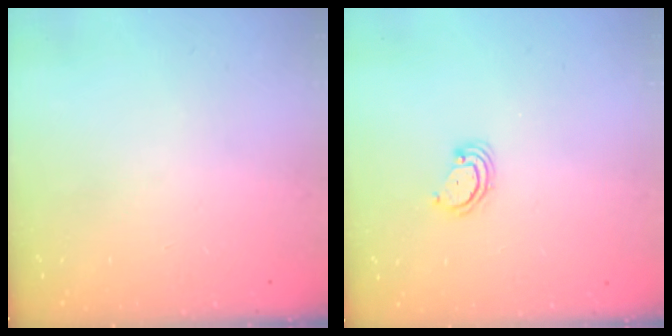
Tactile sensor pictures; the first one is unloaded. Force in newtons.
{"total": 2.9, "press": 2.9, "slide": 0.3}